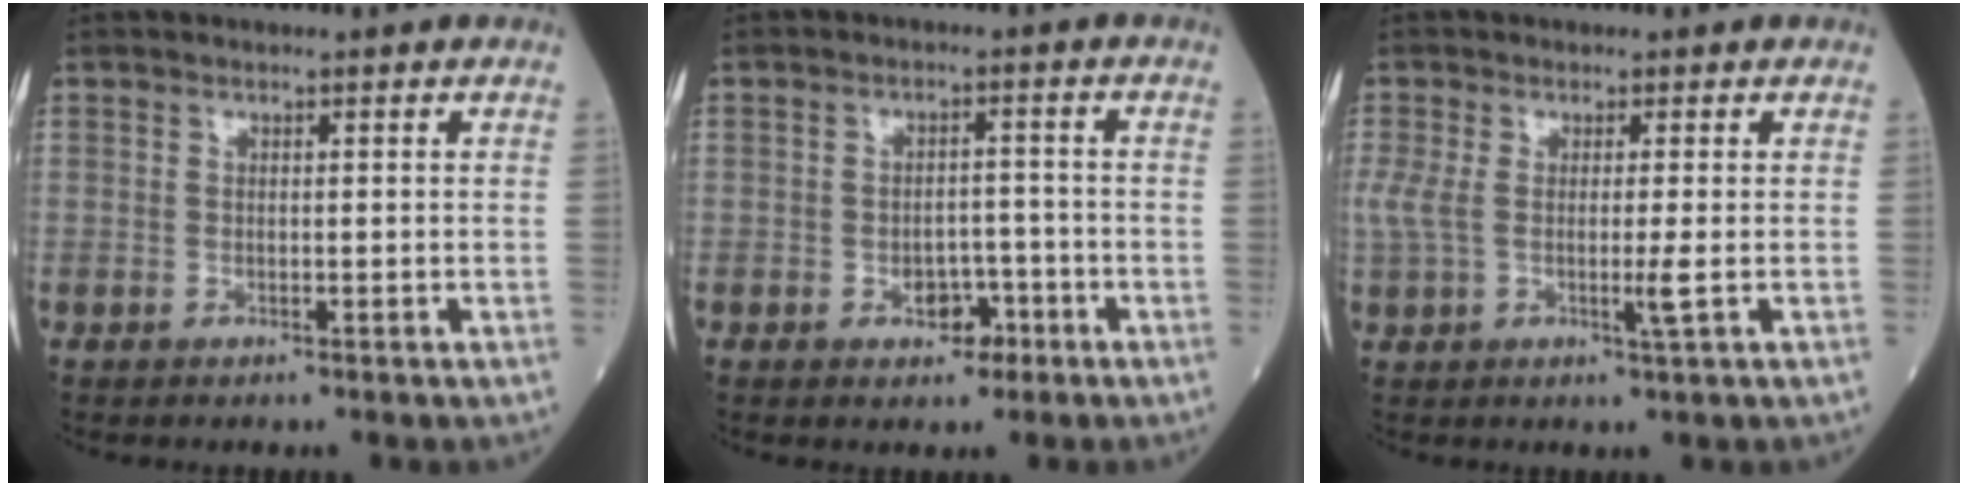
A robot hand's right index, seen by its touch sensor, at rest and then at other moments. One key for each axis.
{"total": 3.7, "fx": -1.8, "fy": 2.4, "fz": 2.2, "tx": -0.024, "ty": 0.007, "tz": -0.024}
{"total": 4.5, "fx": -0.1, "fy": 0.7, "fz": 4.5, "tx": -0.108, "ty": 0.000, "tz": -0.002}